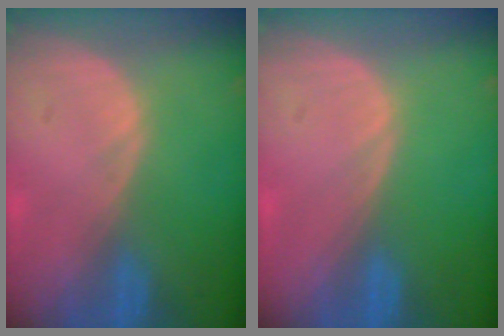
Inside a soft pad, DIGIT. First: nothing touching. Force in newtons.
{"total": 0.0}